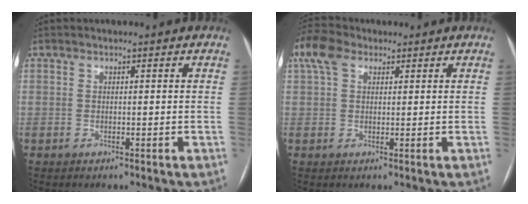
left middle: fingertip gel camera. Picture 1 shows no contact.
{"total": 5.5, "force": [3.0, 3.1, 3.4], "torque": [-0.083, 0.036, 0.061]}